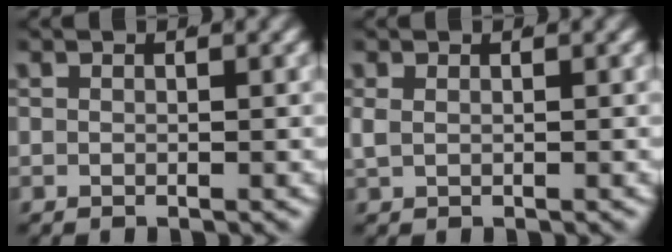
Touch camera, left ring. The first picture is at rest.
{"total": 1.0, "force": [0.2, 0.6, 0.8], "torque": [-0.026, -0.006, 0.012]}